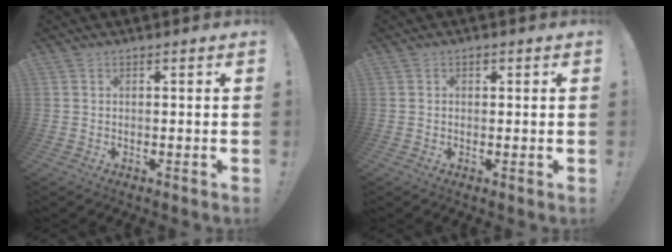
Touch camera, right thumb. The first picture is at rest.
{"total": 1.0, "force": [0.2, 0.9, 0.2], "torque": [-0.001, 0.001, 0.002]}